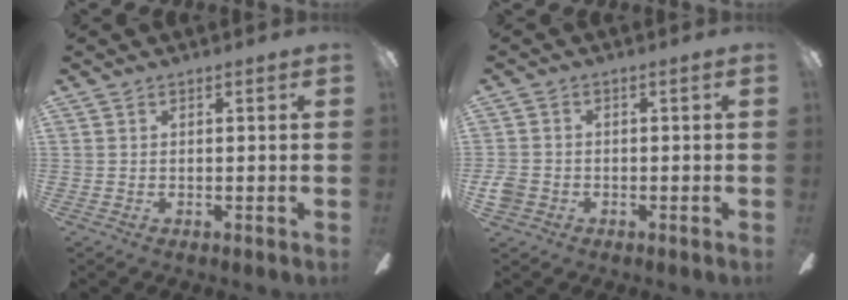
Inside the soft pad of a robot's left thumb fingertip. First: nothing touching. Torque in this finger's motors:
{"motor_torque": [0.12, 0.08, 0.13, -0.23, 0.00]}